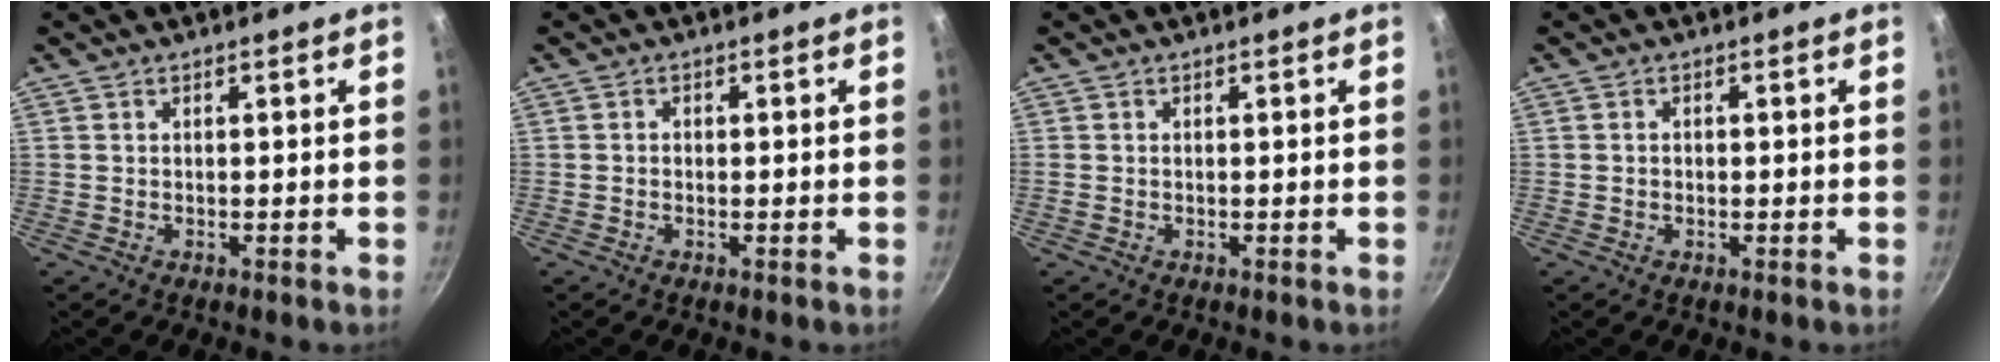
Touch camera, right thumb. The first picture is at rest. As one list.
[{"total": 0.8, "force": [-0.2, 0.6, 0.4], "torque": [-0.006, 0.004, -0.003]}, {"total": 0.5, "force": [-0.1, 0.5, 0.2], "torque": [-0.004, 0.001, 0.000]}, {"total": 1.0, "force": [-0.2, 0.8, 0.5], "torque": [-0.007, 0.004, -0.003]}]